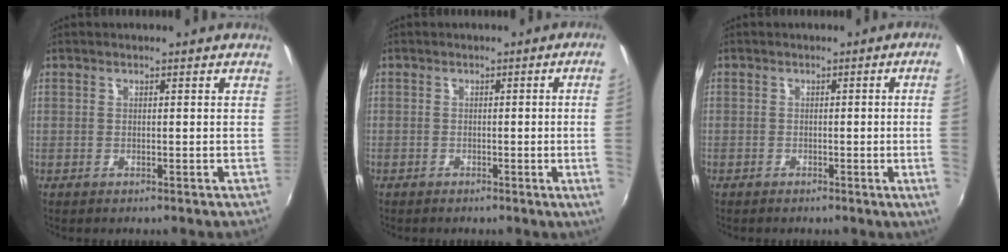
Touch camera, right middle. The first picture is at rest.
{"total": 5.7, "force": [-0.2, -1.9, 5.4], "torque": [-0.078, -0.011, 0.000]}
{"total": 5.4, "force": [-0.2, -2.0, 5.1], "torque": [-0.075, -0.010, 0.001]}